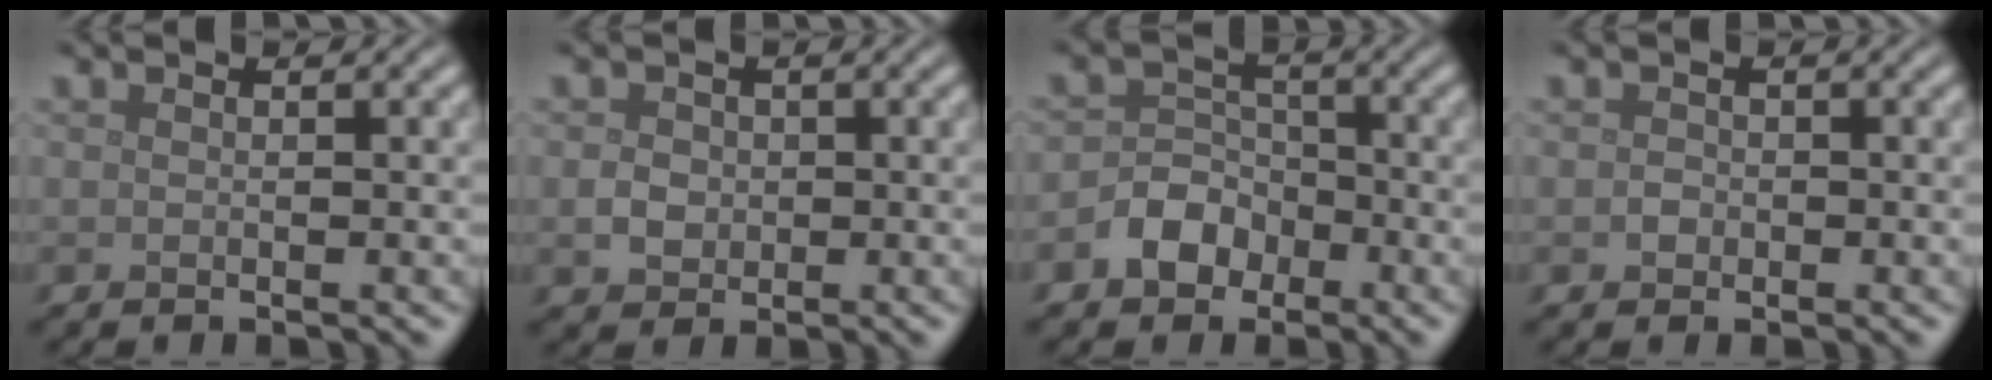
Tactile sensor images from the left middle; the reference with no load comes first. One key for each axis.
{"total": 1.8, "fx": -0.2, "fy": 1.6, "fz": 0.8, "tx": -0.012, "ty": -0.001, "tz": -0.006}
{"total": 3.3, "fx": -1.8, "fy": 2.5, "fz": 1.2, "tx": -0.016, "ty": 0.008, "tz": -0.035}
{"total": 0.8, "fx": -0.3, "fy": 0.7, "fz": 0.3, "tx": -0.004, "ty": -0.003, "tz": -0.008}